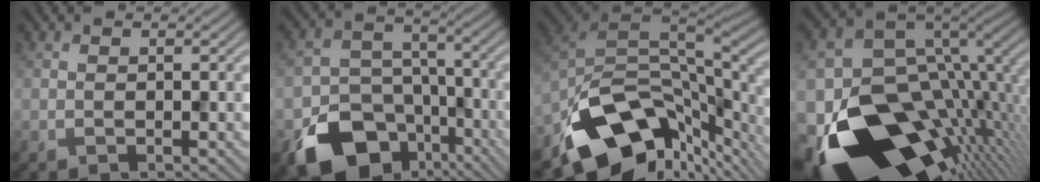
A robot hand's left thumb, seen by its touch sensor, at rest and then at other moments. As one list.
[{"total": 14.3, "force": [-8.2, 10.0, 6.1], "torque": [-0.133, -0.036, -0.130]}, {"total": 16.0, "force": [-8.5, 8.1, 10.9], "torque": [-0.226, -0.031, -0.138]}, {"total": 19.4, "force": [-6.3, 11.6, 14.3], "torque": [-0.289, -0.040, -0.084]}]